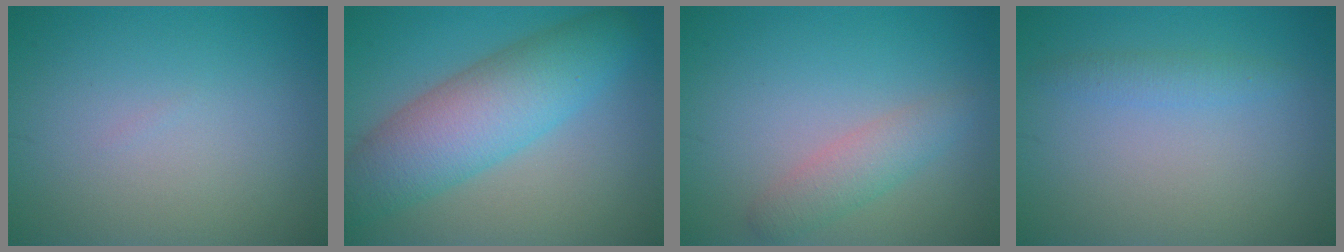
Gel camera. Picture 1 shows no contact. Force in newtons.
{"total": 8.0, "press": 8.0, "slide": 0.2}
{"total": 2.5, "press": 2.5, "slide": 0.2}
{"total": 1.4, "press": 1.4, "slide": 0.1}